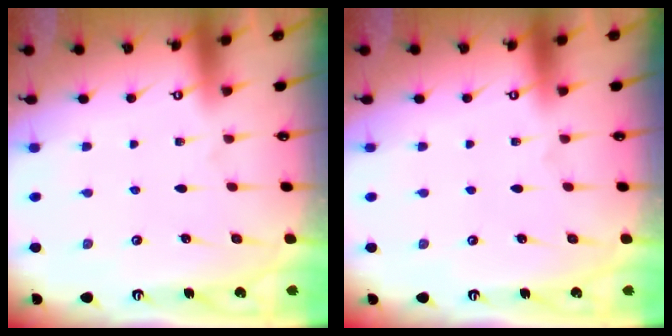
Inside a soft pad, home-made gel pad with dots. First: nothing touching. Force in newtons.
{"total": 0.0}